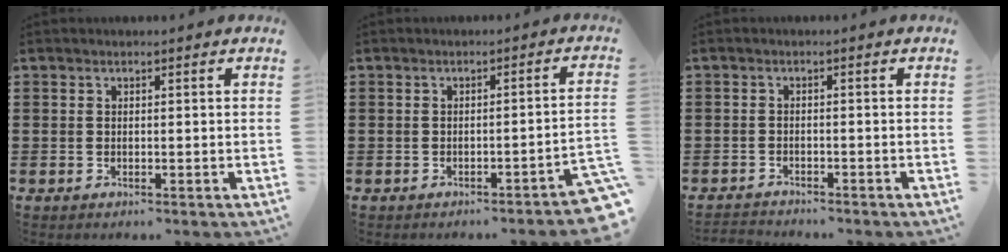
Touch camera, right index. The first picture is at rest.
{"total": 2.0, "force": [-1.6, -0.1, 1.2], "torque": [-0.022, -0.002, -0.033]}
{"total": 1.7, "force": [-1.6, 0.3, -0.2], "torque": [-0.002, 0.004, -0.038]}